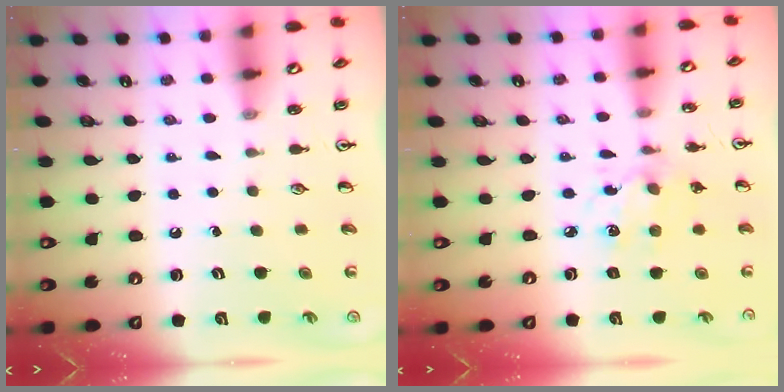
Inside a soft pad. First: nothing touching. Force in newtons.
{"total": 5.4, "press": 5.4, "slide": 0.5}